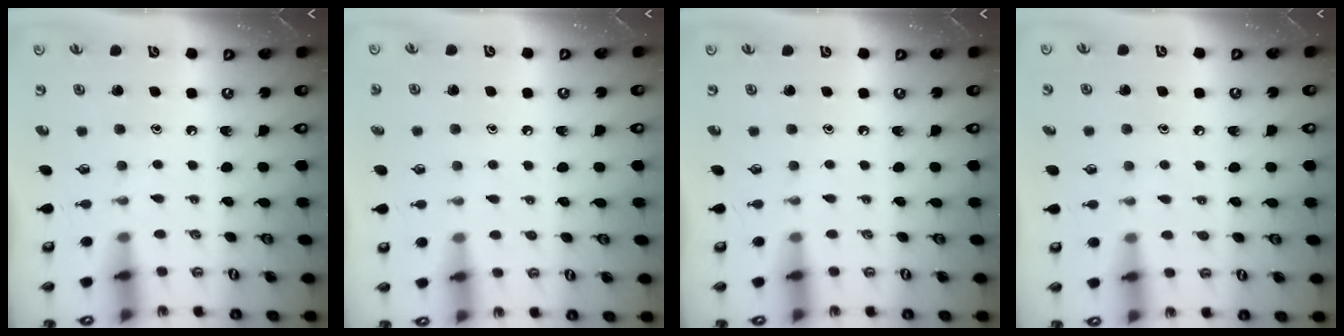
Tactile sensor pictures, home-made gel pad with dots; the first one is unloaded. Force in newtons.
{"total": 4.5, "press": 4.4, "slide": 0.7}
{"total": 0.0}
{"total": 4.4, "press": 4.3, "slide": 0.3}